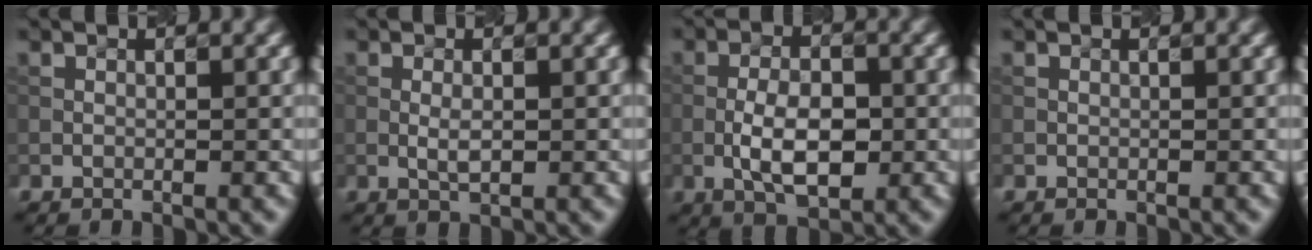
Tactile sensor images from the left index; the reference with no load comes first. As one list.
[{"total": 1.4, "force": [-0.1, 0.5, 1.3], "torque": [-0.027, 0.000, -0.001]}, {"total": 5.0, "force": [-1.1, 2.4, 4.3], "torque": [-0.077, 0.002, -0.022]}, {"total": 0.0}]